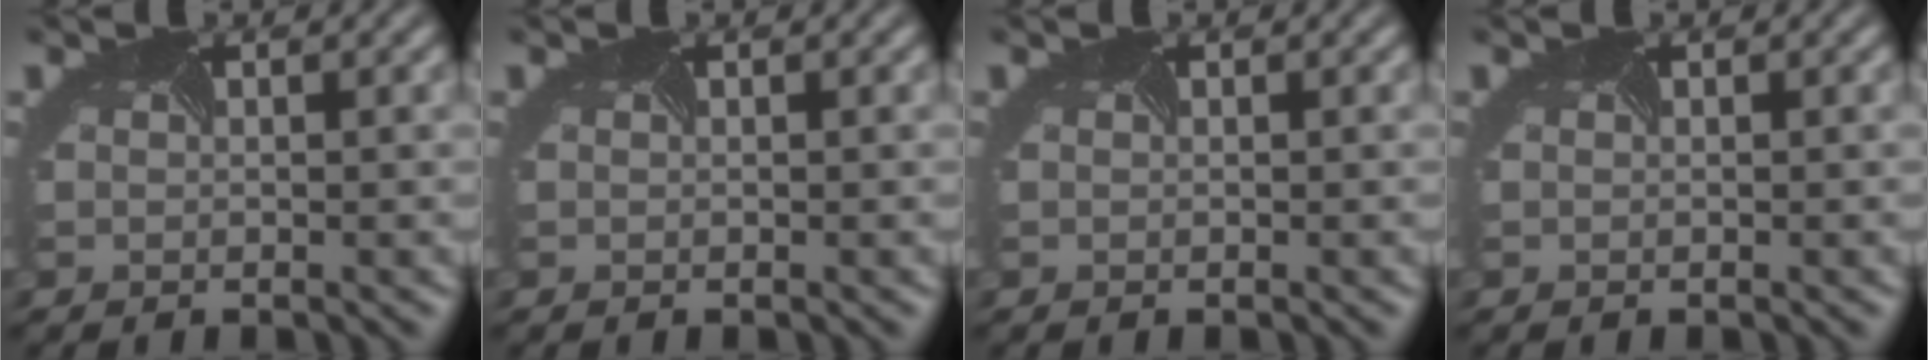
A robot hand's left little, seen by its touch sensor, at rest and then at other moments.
{"total": 0.0}
{"total": 0.0}
{"total": 0.0}